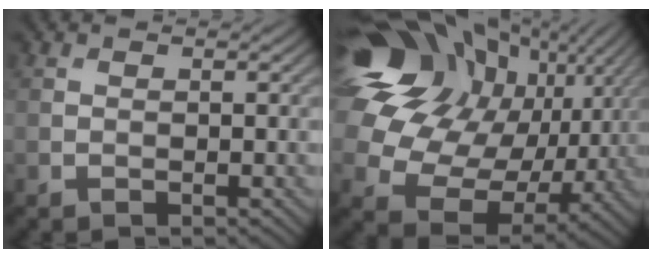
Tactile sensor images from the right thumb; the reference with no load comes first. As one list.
[{"total": 22.6, "force": [6.4, 17.5, 12.8], "torque": [-0.335, 0.006, 0.136]}]